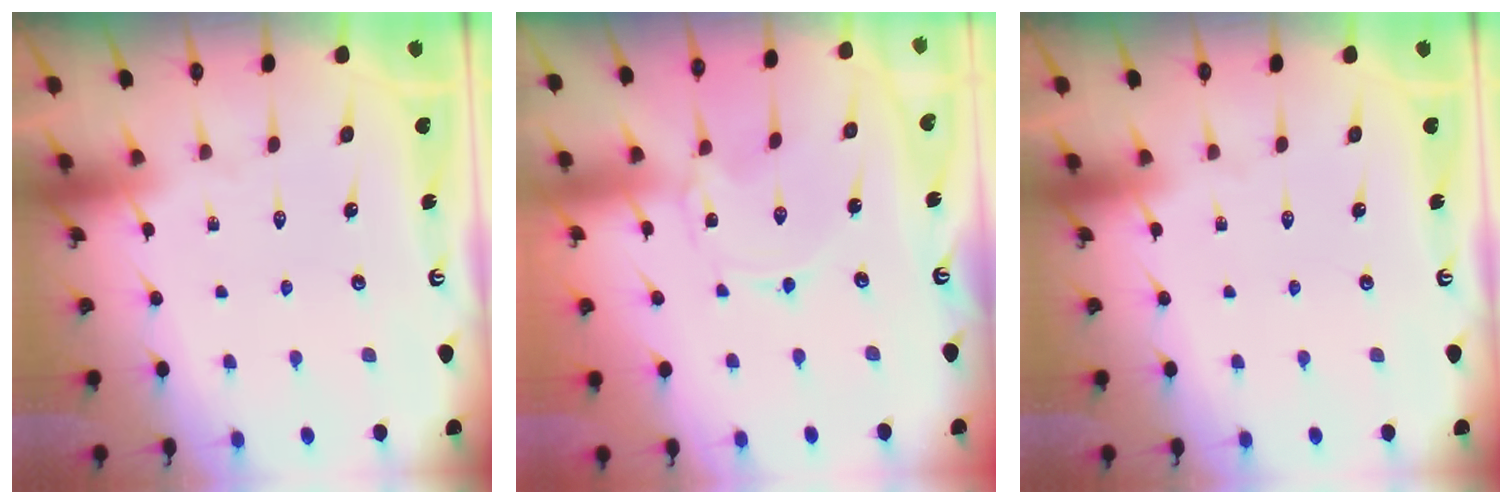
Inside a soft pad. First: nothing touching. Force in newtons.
{"total": 0.0}
{"total": 0.0}